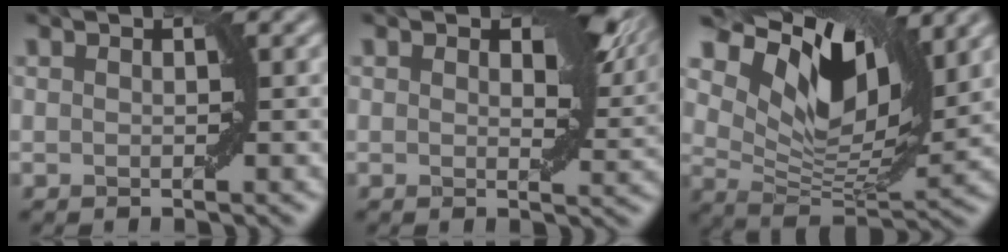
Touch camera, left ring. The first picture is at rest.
{"total": 6.3, "force": [2.6, 3.2, 4.8], "torque": [-0.059, -0.002, 0.036]}
{"total": 10.4, "force": [5.5, 5.2, 7.2], "torque": [-0.135, -0.006, 0.100]}